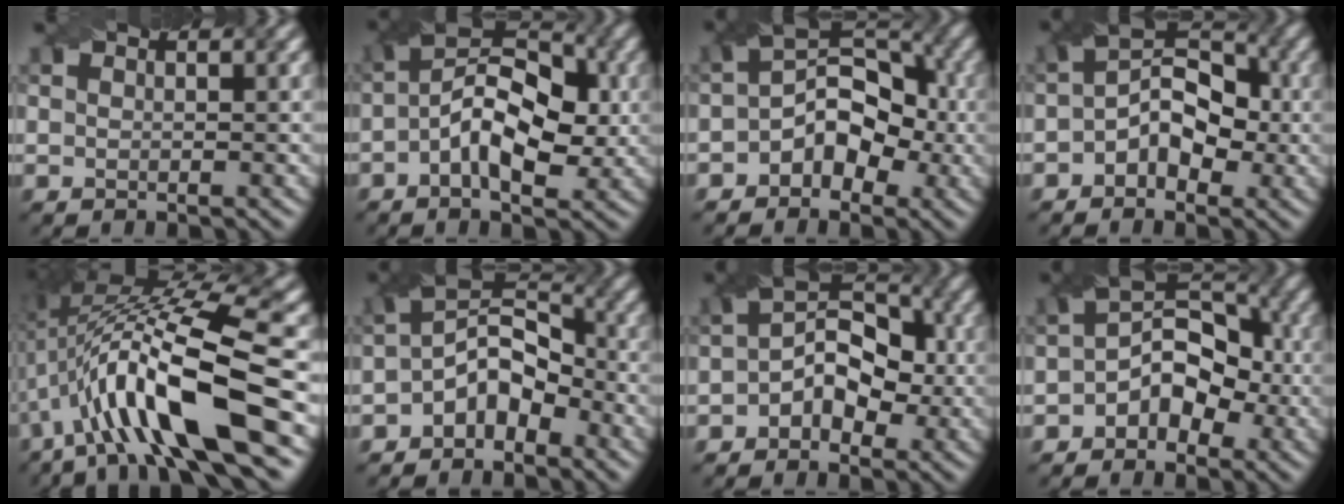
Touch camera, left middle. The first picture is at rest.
{"total": 8.4, "force": [-0.4, 4.5, 7.0], "torque": [-0.117, 0.019, -0.017]}
{"total": 5.5, "force": [-1.5, 3.9, 3.6], "torque": [-0.035, 0.012, -0.032]}
{"total": 5.3, "force": [-1.0, 3.6, 3.8], "torque": [-0.047, 0.012, -0.024]}
{"total": 12.5, "force": [-2.5, 3.3, 11.8], "torque": [-0.210, 0.018, -0.045]}
{"total": 5.3, "force": [-2.4, 3.4, 3.4], "torque": [-0.048, 0.011, -0.053]}
{"total": 5.5, "force": [-0.9, 3.8, 3.9], "torque": [-0.047, 0.013, -0.023]}
{"total": 5.3, "force": [-1.4, 3.8, 3.5], "torque": [-0.034, 0.012, -0.031]}